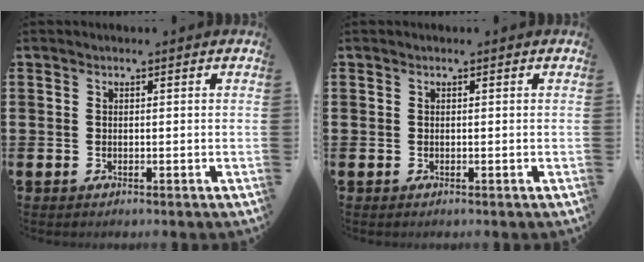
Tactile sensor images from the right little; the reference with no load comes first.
{"total": 0.0}